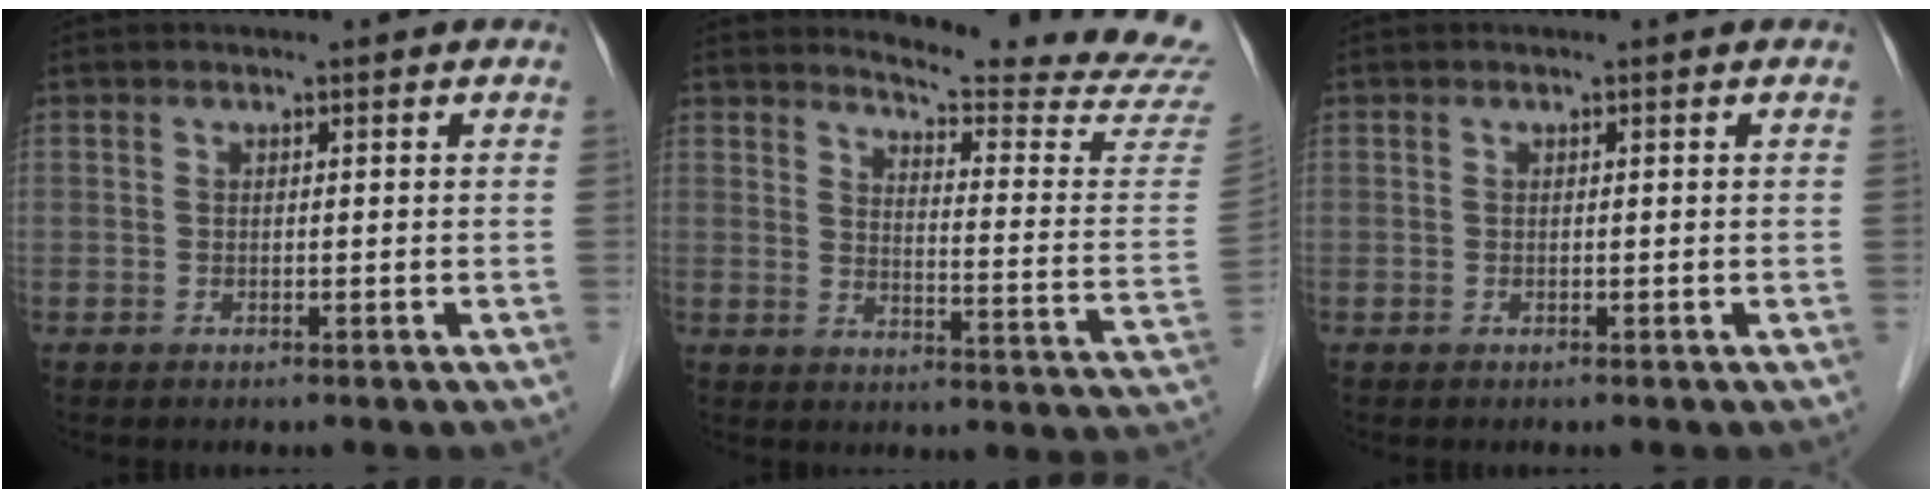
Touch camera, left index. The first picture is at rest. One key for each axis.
{"total": 17.5, "fx": 17.0, "fy": -1.5, "fz": 3.6, "tx": -0.053, "ty": -0.144, "tz": 0.190}
{"total": 0.0}